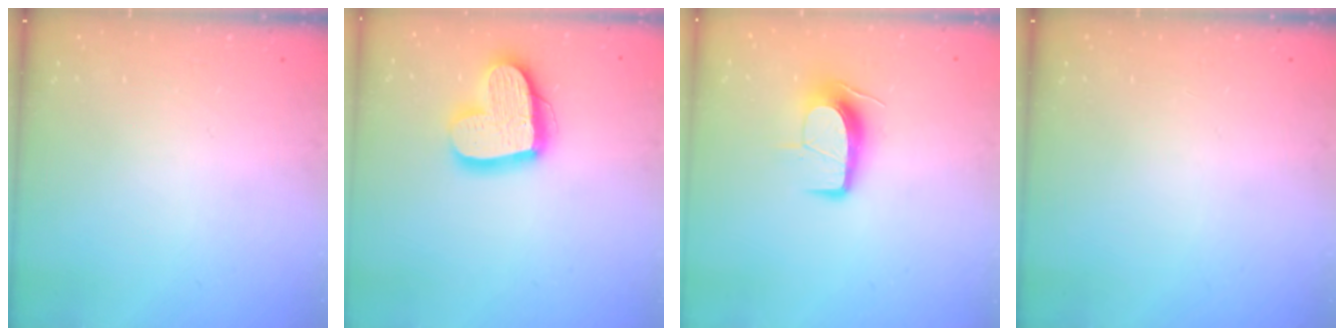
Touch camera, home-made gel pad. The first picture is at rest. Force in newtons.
{"total": 18.1, "press": 18.0, "slide": 1.8}
{"total": 10.2, "press": 10.2, "slide": 0.8}
{"total": 0.0}